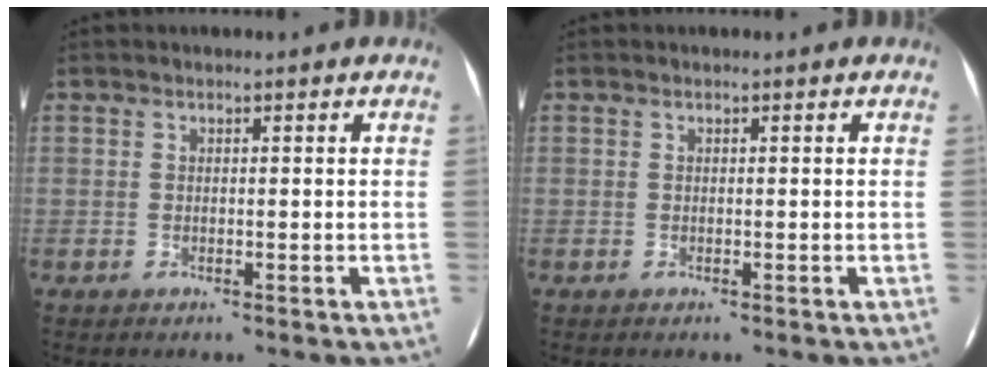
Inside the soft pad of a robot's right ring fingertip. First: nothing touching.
{"total": 0.0}